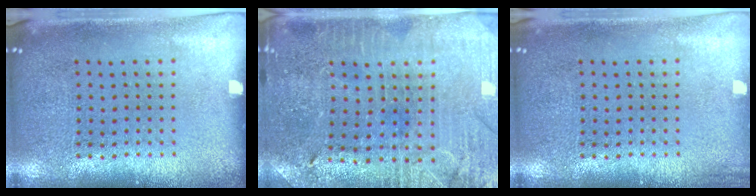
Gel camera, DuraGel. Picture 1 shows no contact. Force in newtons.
{"total": 1.5, "press": 1.4, "slide": 0.2}
{"total": 0.8, "press": 0.7, "slide": 0.1}